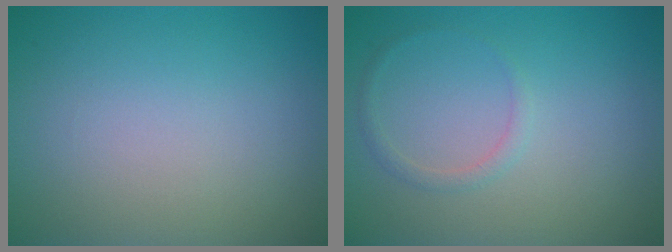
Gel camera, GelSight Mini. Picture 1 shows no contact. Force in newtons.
{"total": 0.9, "press": 0.9, "slide": 0.1}